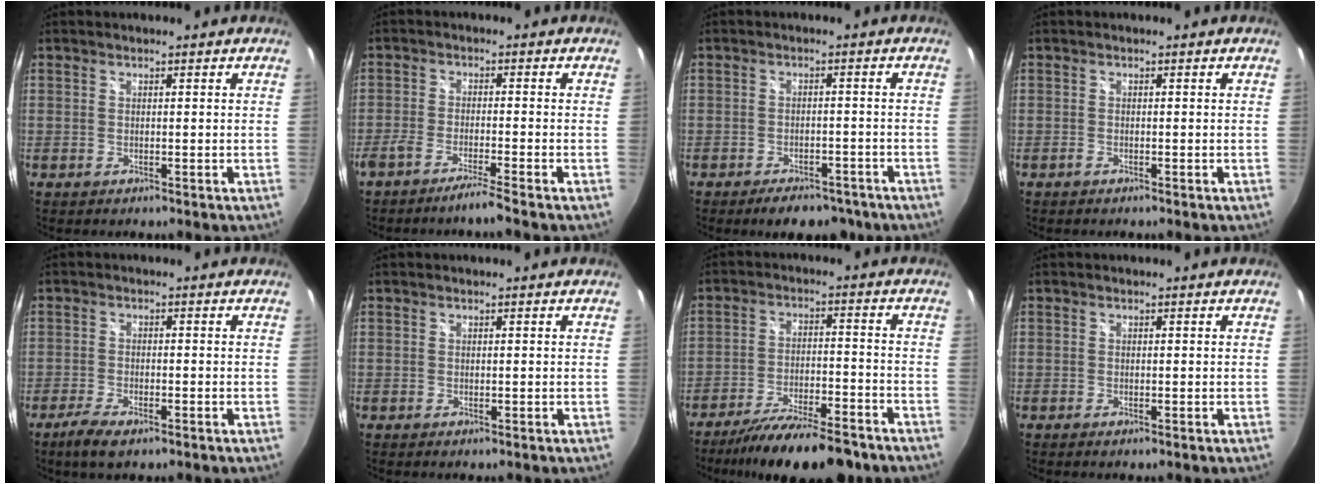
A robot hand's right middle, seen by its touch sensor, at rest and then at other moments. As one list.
[{"total": 4.6, "force": [-3.9, -0.7, 2.3], "torque": [-0.063, -0.007, -0.073]}, {"total": 8.0, "force": [-6.1, 3.6, 3.7], "torque": [-0.069, 0.004, -0.078]}, {"total": 0.7, "force": [-0.7, 0.2, 0.1], "torque": [-0.004, -0.001, -0.014]}, {"total": 5.1, "force": [-3.5, 1.6, 3.4], "torque": [-0.087, -0.014, -0.062]}, {"total": 0.0}, {"total": 16.6, "force": [-13.7, 3.2, 8.8], "torque": [-0.164, -0.028, -0.210]}, {"total": 0.6, "force": [-0.3, 0.0, 0.4], "torque": [-0.007, -0.001, -0.007]}]